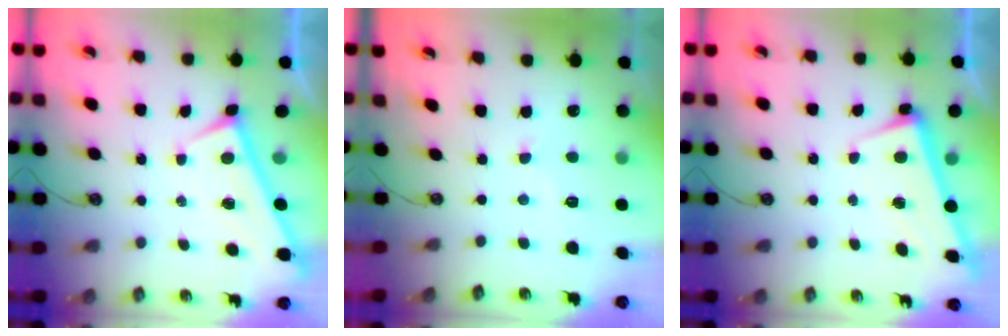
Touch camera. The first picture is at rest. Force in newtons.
{"total": 4.2, "press": 4.2, "slide": 0.2}
{"total": 2.6, "press": 2.5, "slide": 0.7}